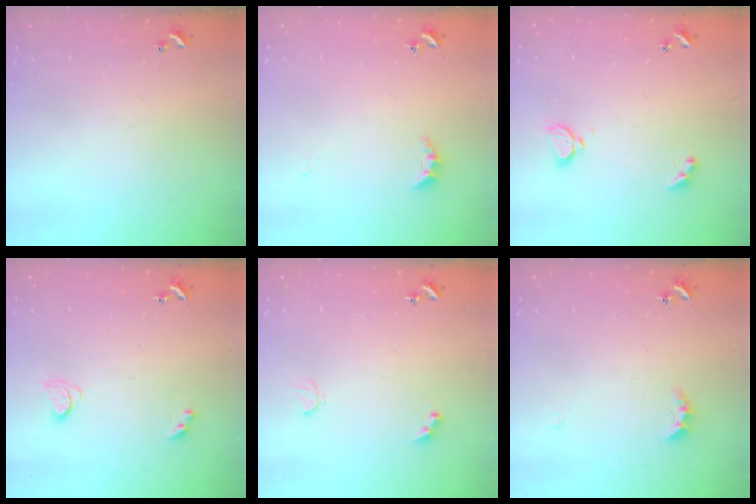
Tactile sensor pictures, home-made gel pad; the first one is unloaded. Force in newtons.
{"total": 2.0, "press": 1.9, "slide": 0.6}
{"total": 2.1, "press": 1.9, "slide": 0.9}
{"total": 2.3, "press": 2.2, "slide": 0.7}
{"total": 2.3, "press": 2.2, "slide": 0.6}
{"total": 2.0, "press": 1.9, "slide": 0.6}